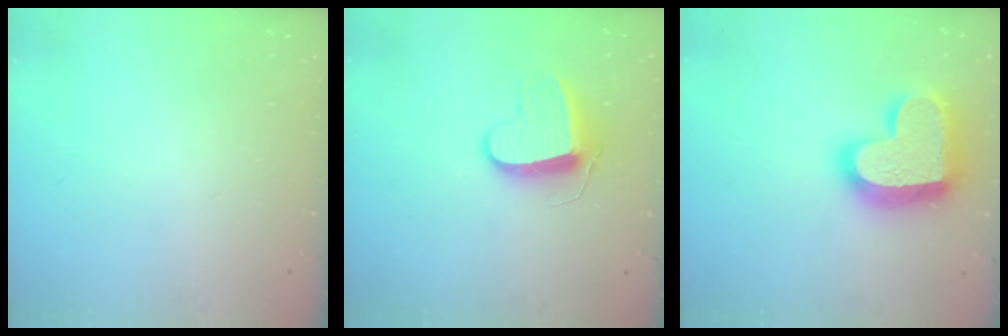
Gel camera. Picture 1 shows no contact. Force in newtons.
{"total": 9.9, "press": 9.9, "slide": 0.8}
{"total": 21.5, "press": 21.5, "slide": 1.6}